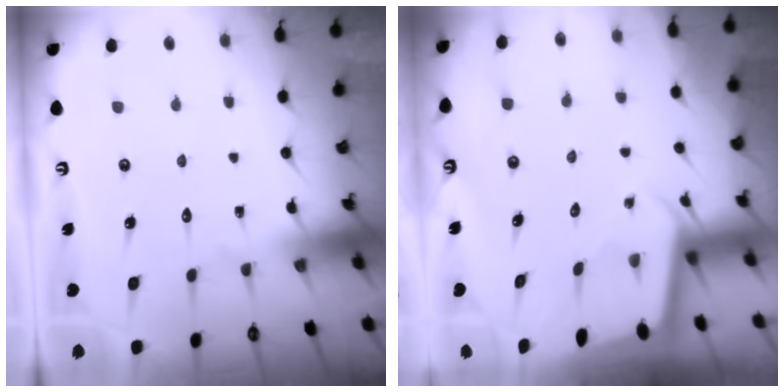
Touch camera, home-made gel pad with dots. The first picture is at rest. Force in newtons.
{"total": 1.8, "press": 1.8, "slide": 0.1}